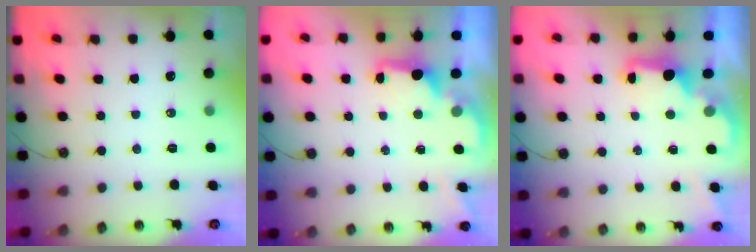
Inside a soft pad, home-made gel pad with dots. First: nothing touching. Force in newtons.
{"total": 1.8, "press": 1.6, "slide": 0.7}
{"total": 2.4, "press": 2.3, "slide": 0.8}